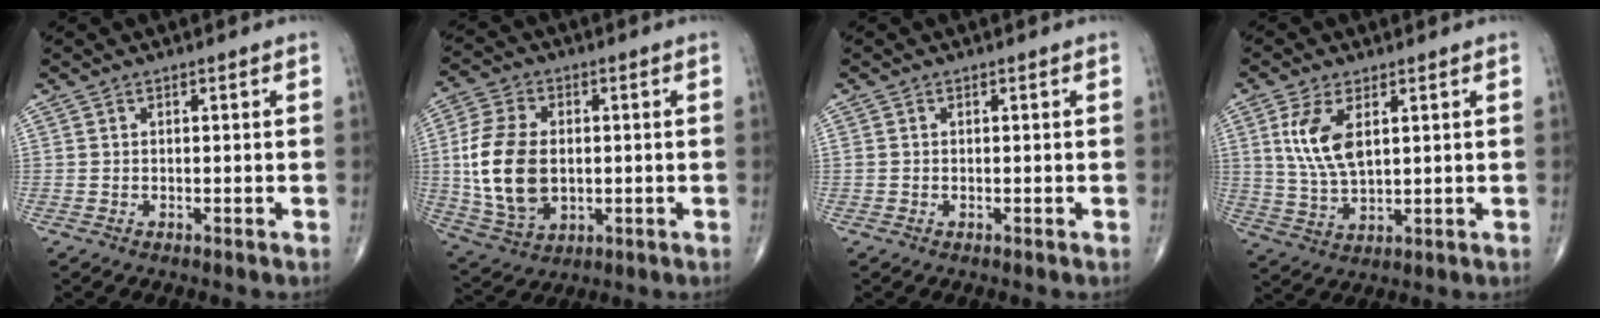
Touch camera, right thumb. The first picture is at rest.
{"total": 14.9, "force": [0.0, 9.8, 11.2], "torque": [-0.220, -0.004, 0.009]}
{"total": 0.0}
{"total": 8.7, "force": [2.8, 4.1, 7.2], "torque": [-0.145, -0.010, 0.063]}